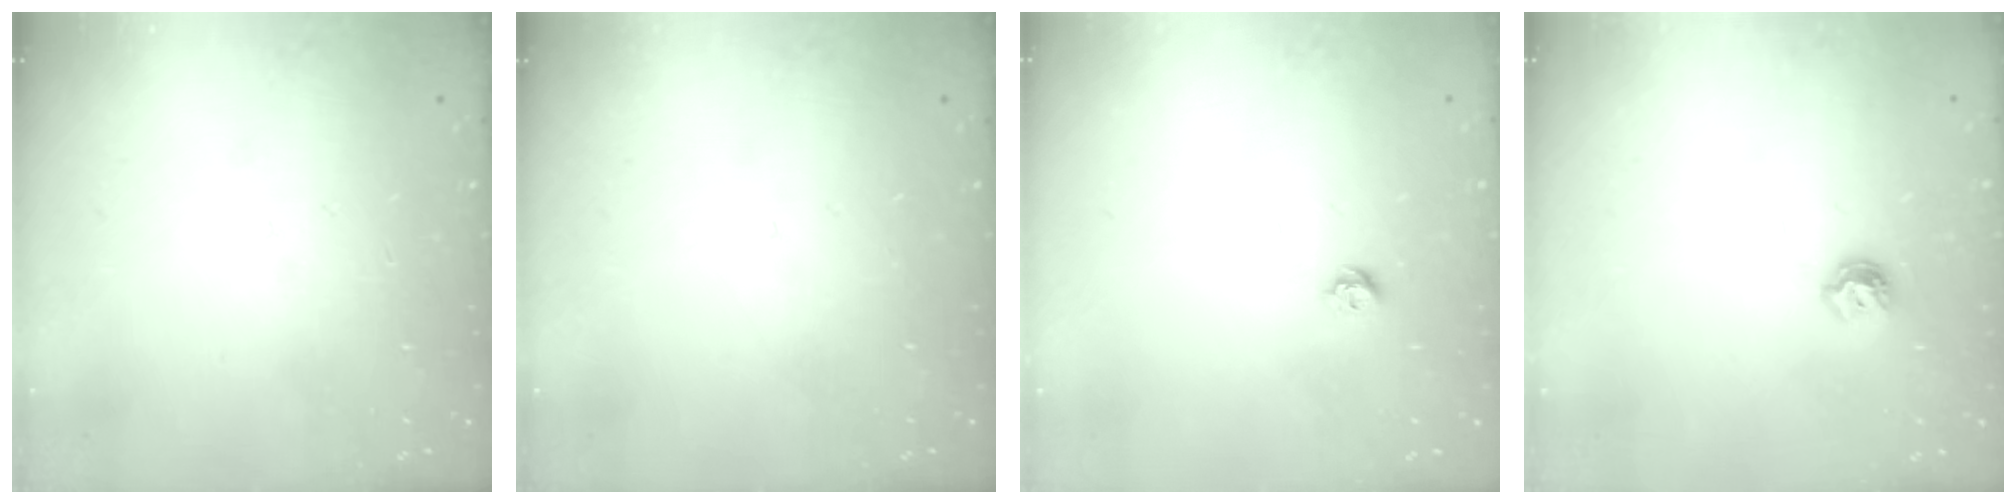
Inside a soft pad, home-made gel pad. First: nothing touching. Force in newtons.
{"total": 0.0}
{"total": 5.3, "press": 5.3, "slide": 0.8}
{"total": 5.2, "press": 5.1, "slide": 0.8}